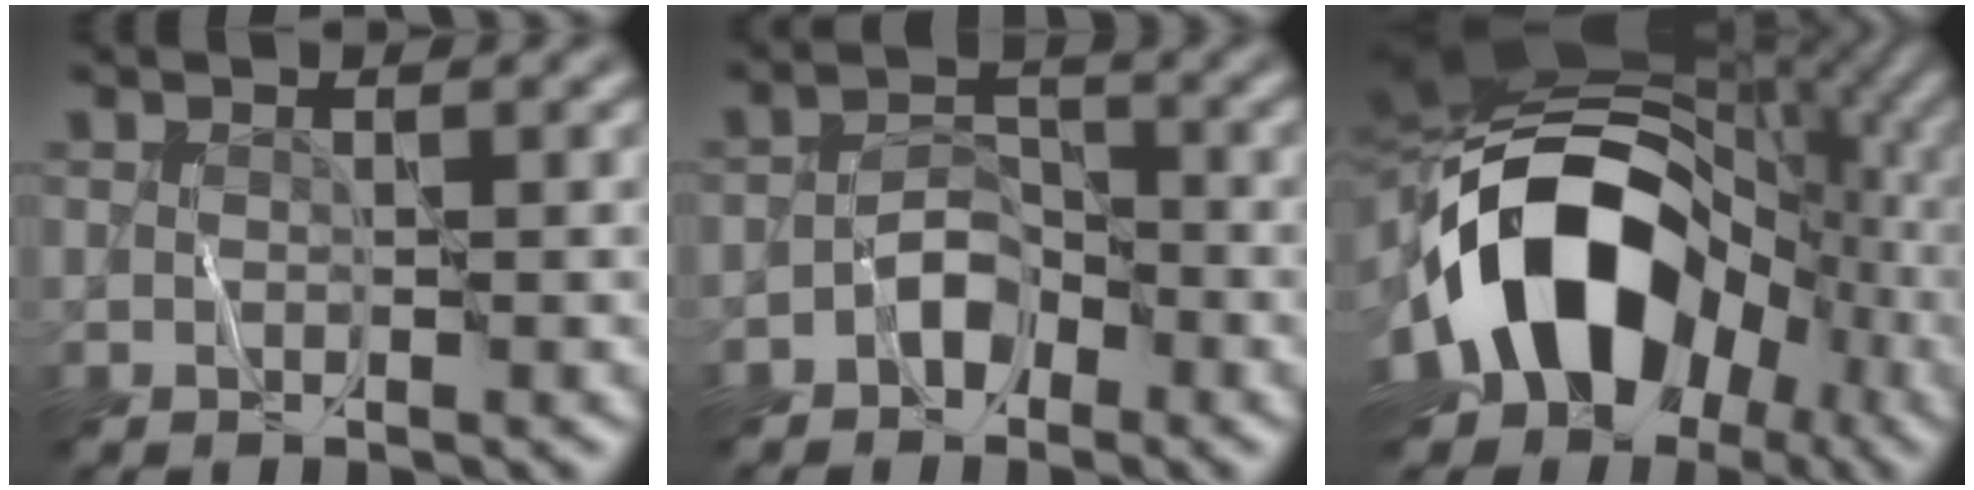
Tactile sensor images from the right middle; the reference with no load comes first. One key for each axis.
{"total": 2.8, "fx": -1.7, "fy": 1.9, "fz": 1.3, "tx": -0.011, "ty": 0.010, "tz": -0.036}
{"total": 16.7, "fx": -3.7, "fy": 11.6, "fz": 11.4, "tx": -0.180, "ty": -0.003, "tz": -0.070}